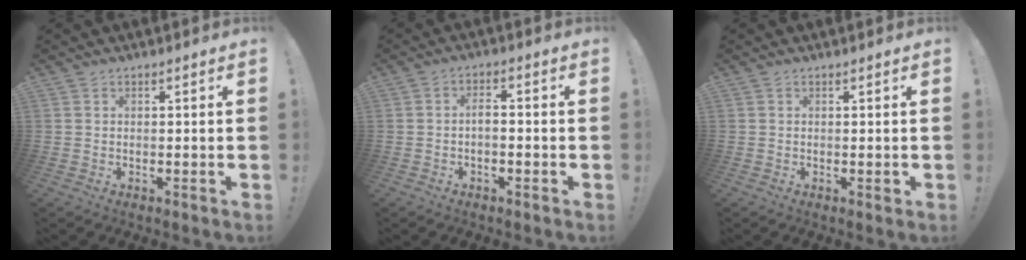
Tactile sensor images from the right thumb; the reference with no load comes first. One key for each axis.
{"total": 2.4, "fx": -1.1, "fy": 0.8, "fz": 2.0, "tx": -0.040, "ty": 0.006, "tz": -0.019}
{"total": 0.6, "fx": 0.1, "fy": 0.4, "fz": 0.4, "tx": 0.003, "ty": -0.003, "tz": 0.001}